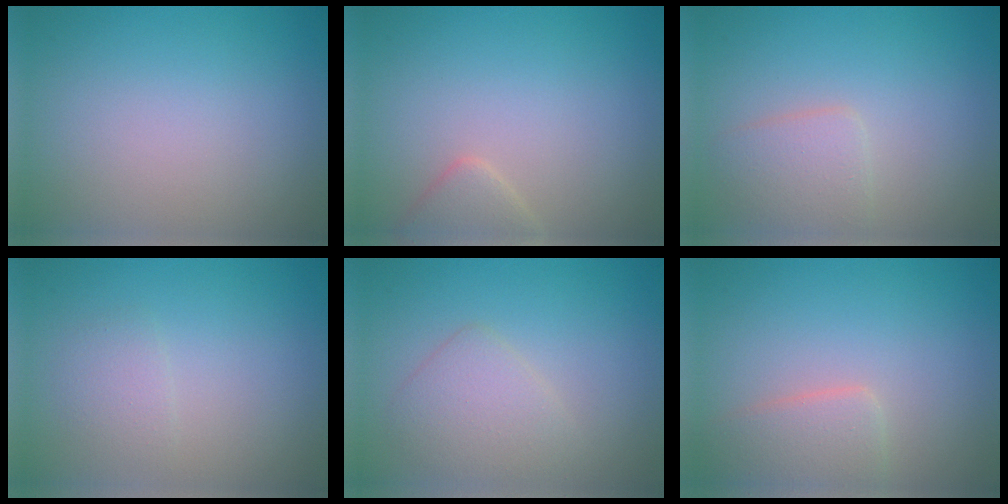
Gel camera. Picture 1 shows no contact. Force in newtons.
{"total": 2.0, "press": 2.0, "slide": 0.1}
{"total": 2.5, "press": 2.5, "slide": 0.1}
{"total": 1.3, "press": 1.3, "slide": 0.0}
{"total": 2.9, "press": 2.9, "slide": 0.2}
{"total": 2.9, "press": 2.9, "slide": 0.3}